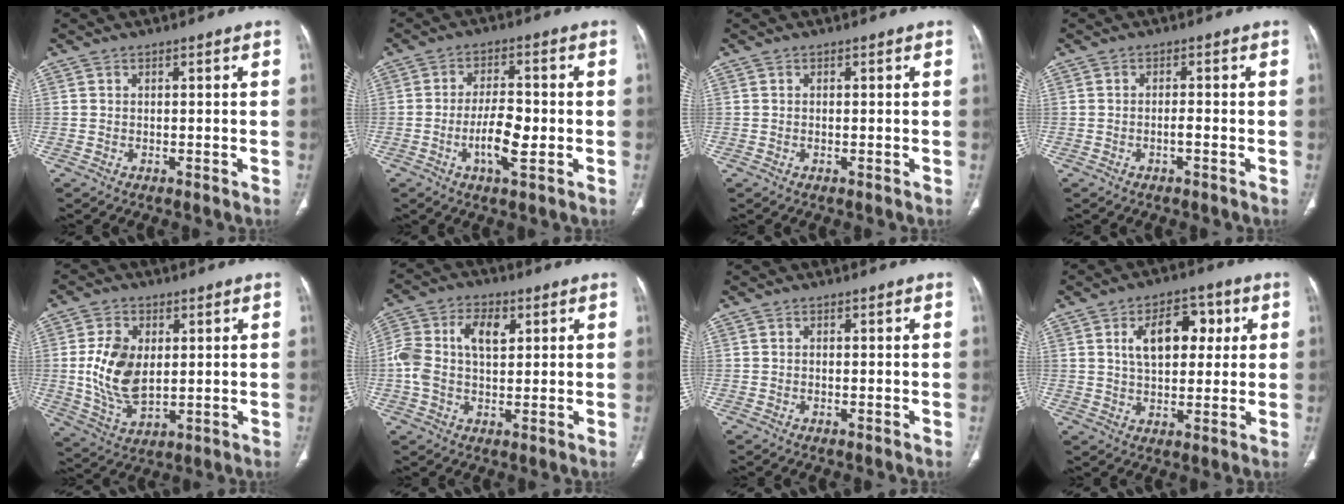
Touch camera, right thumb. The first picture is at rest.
{"total": 7.2, "force": [-1.7, 2.5, 6.6], "torque": [-0.117, 0.005, -0.031]}
{"total": 0.0}
{"total": 1.3, "force": [-0.6, 0.2, 1.1], "torque": [-0.022, 0.004, -0.011]}
{"total": 11.5, "force": [1.2, 7.1, 9.1], "torque": [-0.168, -0.013, 0.032]}
{"total": 10.1, "force": [1.8, 6.1, 7.9], "torque": [-0.162, 0.021, 0.032]}
{"total": 0.0}
{"total": 11.0, "force": [3.0, 6.6, 8.3], "torque": [-0.094, 0.007, 0.045]}